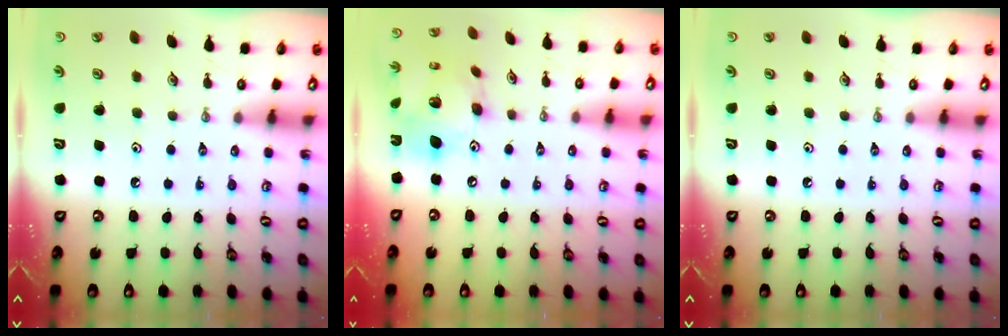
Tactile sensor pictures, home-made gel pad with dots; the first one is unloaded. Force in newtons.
{"total": 16.5, "press": 16.4, "slide": 1.7}
{"total": 0.0}